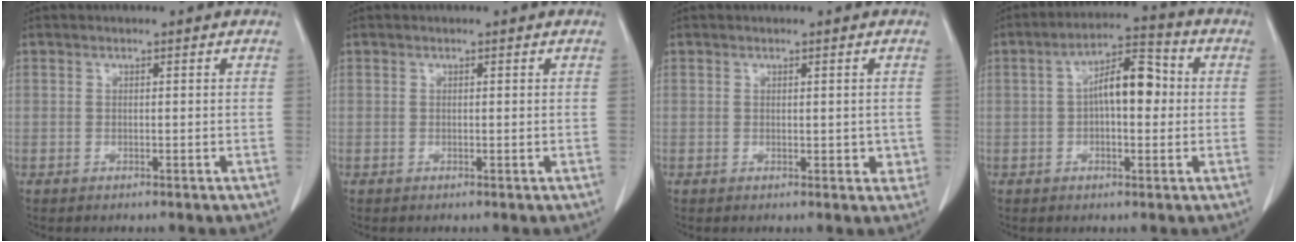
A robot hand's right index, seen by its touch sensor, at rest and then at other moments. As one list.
[{"total": 0.0}, {"total": 2.4, "force": [0.0, 1.2, 2.0], "torque": [-0.016, -0.003, 0.003]}, {"total": 8.6, "force": [0.5, 3.2, 8.0], "torque": [-0.141, 0.029, 0.003]}]